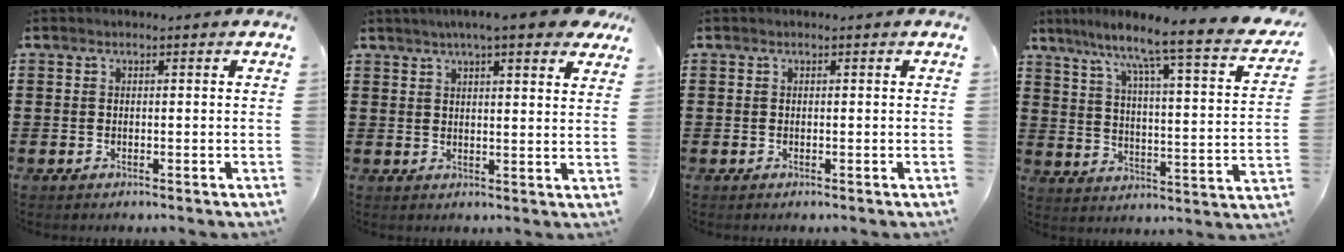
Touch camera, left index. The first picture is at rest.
{"total": 5.9, "force": [4.8, 0.2, 3.5], "torque": [-0.073, -0.003, 0.084]}
{"total": 0.0}
{"total": 7.0, "force": [5.8, -0.8, 3.9], "torque": [-0.087, -0.062, 0.079]}